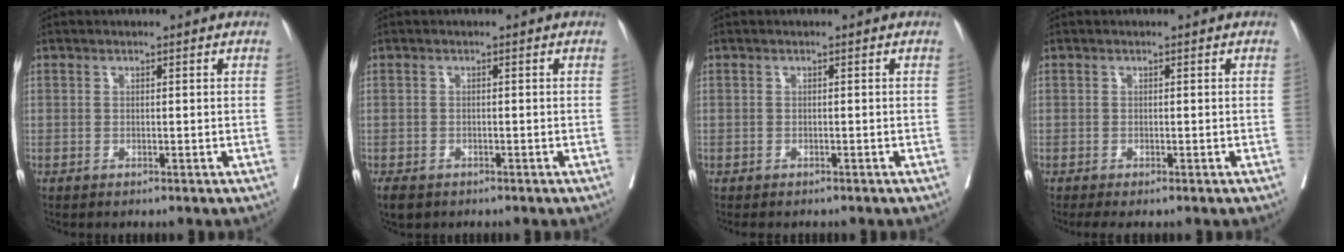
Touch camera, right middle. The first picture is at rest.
{"total": 3.6, "force": [-2.6, 1.9, 1.5], "torque": [-0.026, -0.007, -0.038]}
{"total": 2.1, "force": [-1.8, 0.9, 0.6], "torque": [-0.012, -0.004, -0.022]}
{"total": 2.0, "force": [-1.6, 0.4, 1.1], "torque": [-0.014, -0.007, -0.024]}